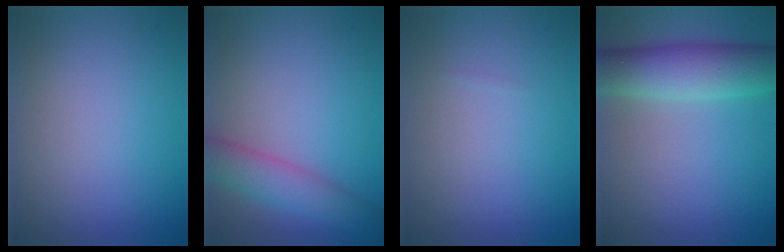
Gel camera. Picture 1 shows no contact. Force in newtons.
{"total": 4.2, "press": 4.2, "slide": 0.3}
{"total": 0.0}
{"total": 7.3, "press": 7.3, "slide": 0.4}